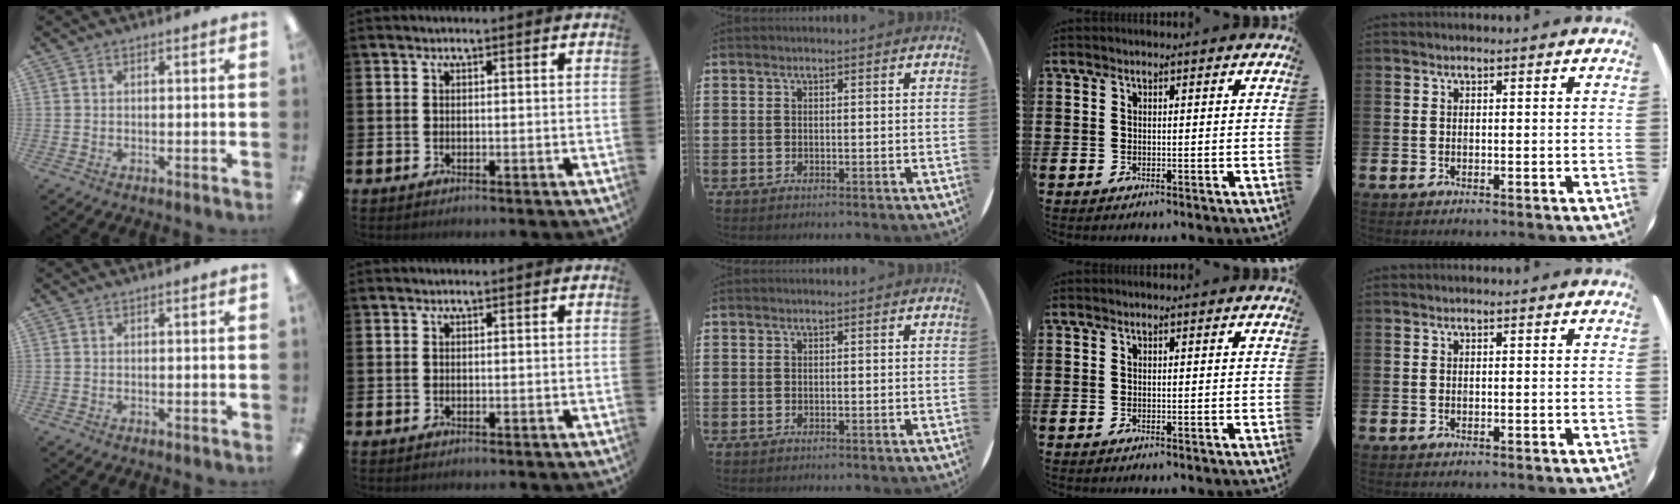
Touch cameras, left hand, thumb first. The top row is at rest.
{}